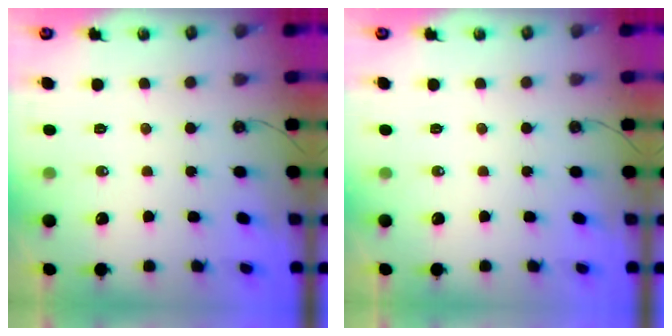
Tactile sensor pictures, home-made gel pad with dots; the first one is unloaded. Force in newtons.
{"total": 0.0}